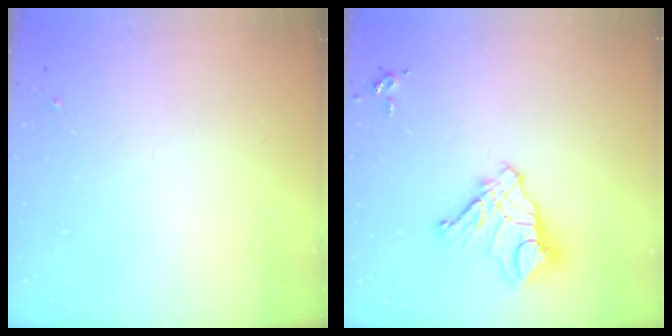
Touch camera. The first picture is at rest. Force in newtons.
{"total": 12.0, "press": 11.9, "slide": 1.1}